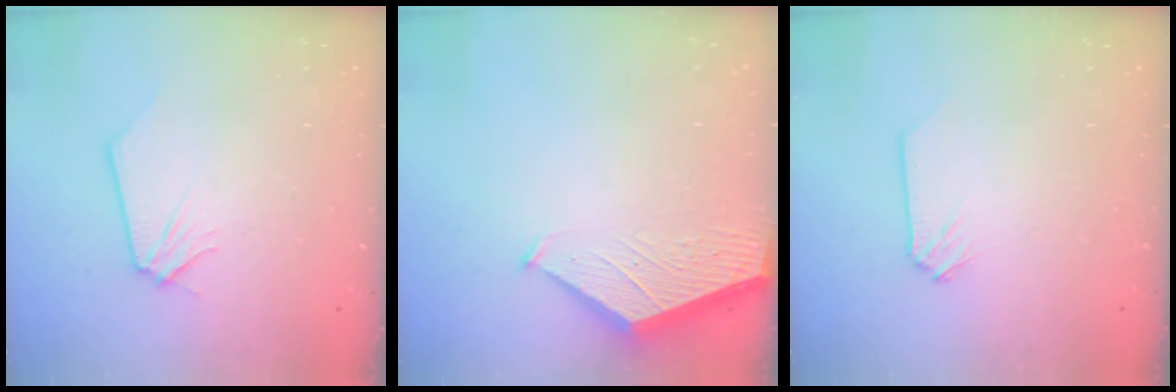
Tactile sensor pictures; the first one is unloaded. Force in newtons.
{"total": 1.5, "press": 1.4, "slide": 0.2}
{"total": 0.0}